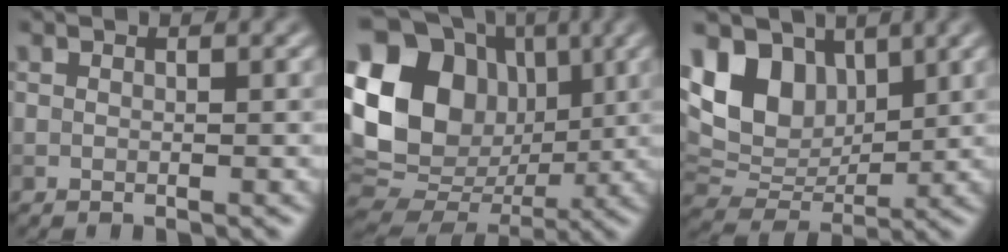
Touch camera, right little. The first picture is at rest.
{"total": 18.3, "force": [3.0, 15.1, 9.8], "torque": [-0.222, 0.023, 0.056]}
{"total": 8.4, "force": [3.1, 5.8, 5.3], "torque": [-0.115, -0.003, 0.055]}